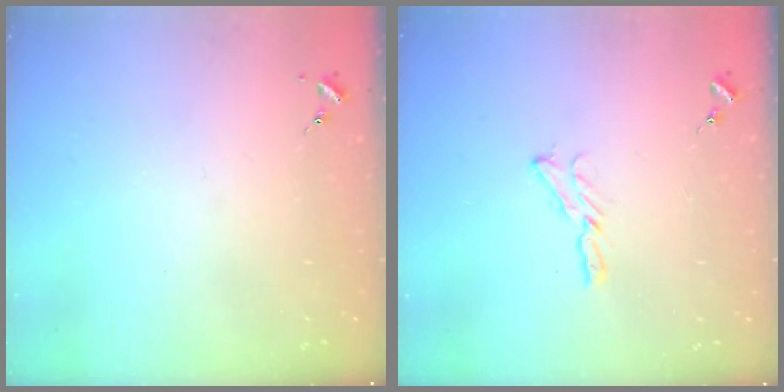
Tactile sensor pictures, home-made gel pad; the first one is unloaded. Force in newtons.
{"total": 5.4, "press": 5.4, "slide": 0.4}